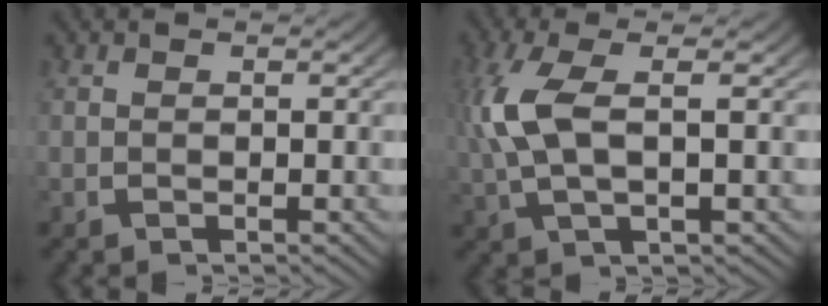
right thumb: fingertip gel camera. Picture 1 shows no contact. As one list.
[{"total": 6.4, "force": [0.8, 2.9, 5.6], "torque": [-0.143, -0.004, 0.026]}]